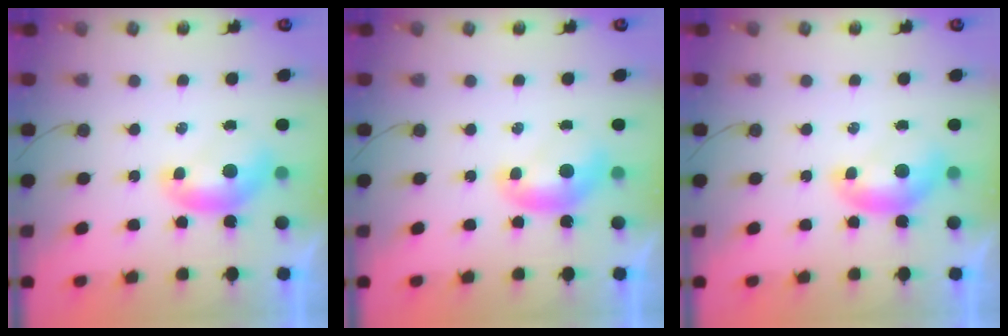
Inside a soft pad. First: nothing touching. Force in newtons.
{"total": 0.0}
{"total": 0.0}